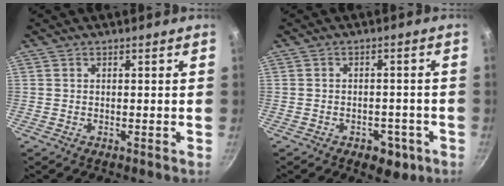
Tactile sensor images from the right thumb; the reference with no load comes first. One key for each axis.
{"total": 5.7, "fx": -2.7, "fy": 3.8, "fz": 3.3, "tx": -0.018, "ty": 0.022, "tz": -0.020}